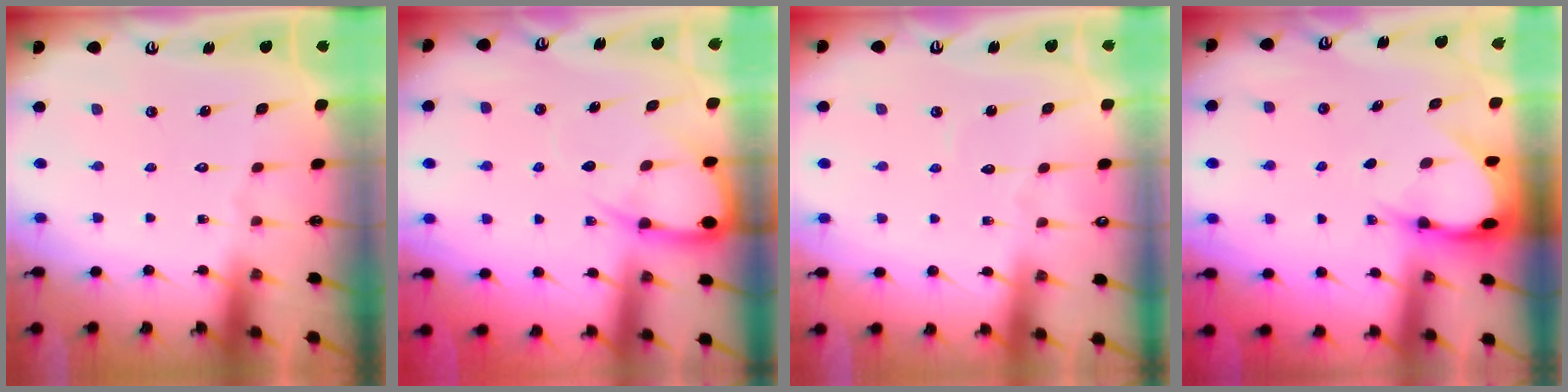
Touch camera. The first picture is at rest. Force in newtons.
{"total": 7.3, "press": 7.2, "slide": 0.9}
{"total": 2.4, "press": 2.4, "slide": 0.3}
{"total": 3.8, "press": 3.8, "slide": 0.3}